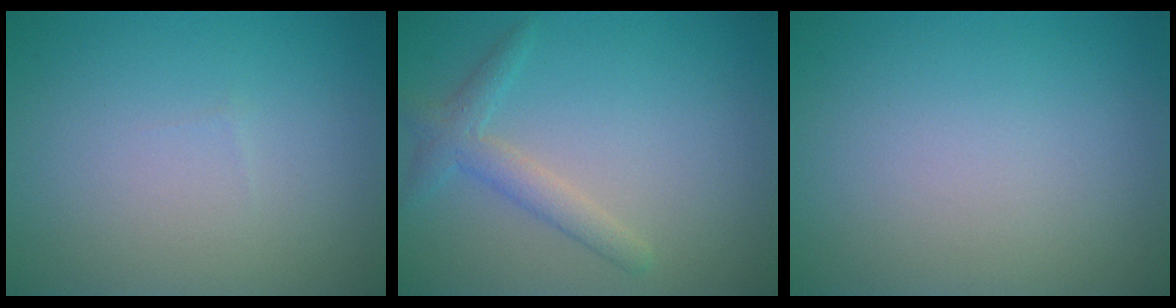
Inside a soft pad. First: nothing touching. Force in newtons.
{"total": 2.4, "press": 2.4, "slide": 0.2}
{"total": 0.0}